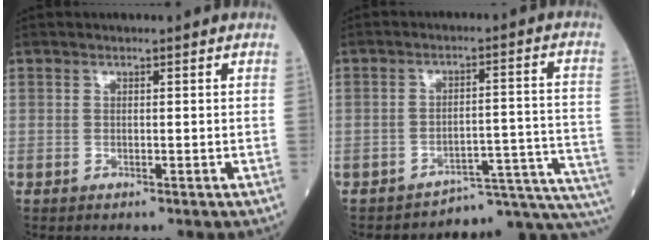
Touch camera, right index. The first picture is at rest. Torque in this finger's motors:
{"motor_torque": [-1.20, -0.94, -0.22, -0.21]}